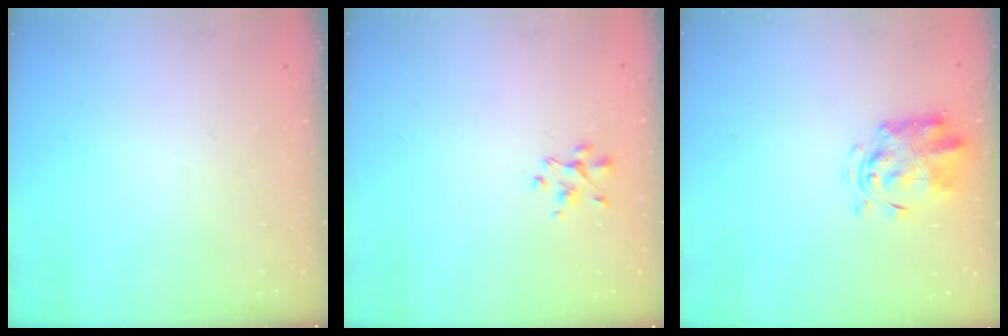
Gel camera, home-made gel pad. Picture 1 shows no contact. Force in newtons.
{"total": 3.0, "press": 2.9, "slide": 0.9}
{"total": 2.9, "press": 2.9, "slide": 0.6}